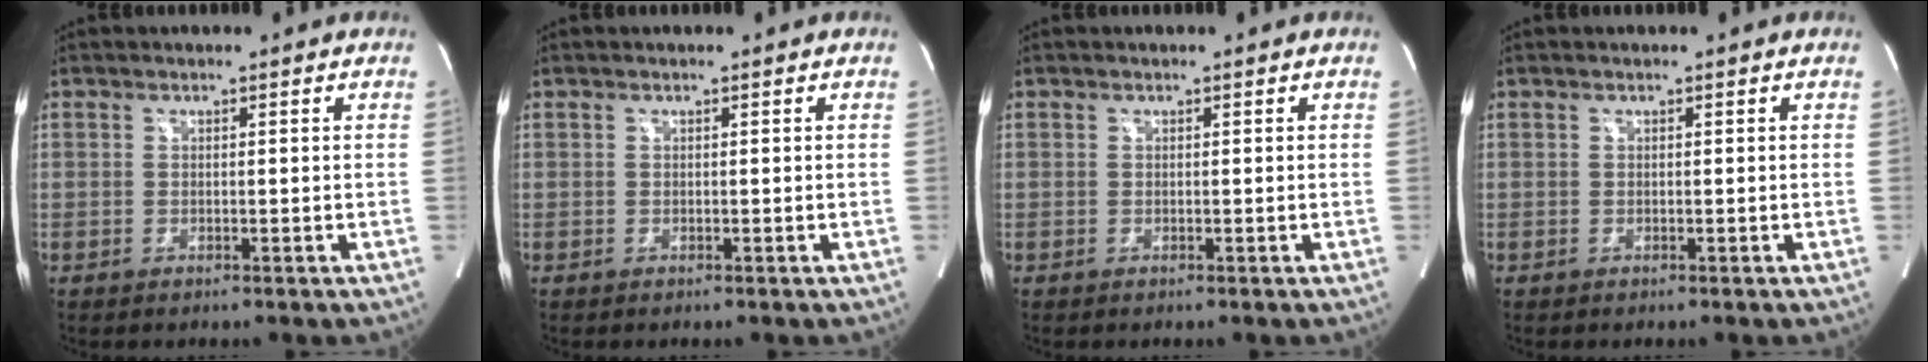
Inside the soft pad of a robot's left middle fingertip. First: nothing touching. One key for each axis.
{"total": 0.0}
{"total": 0.0}
{"total": 0.0}